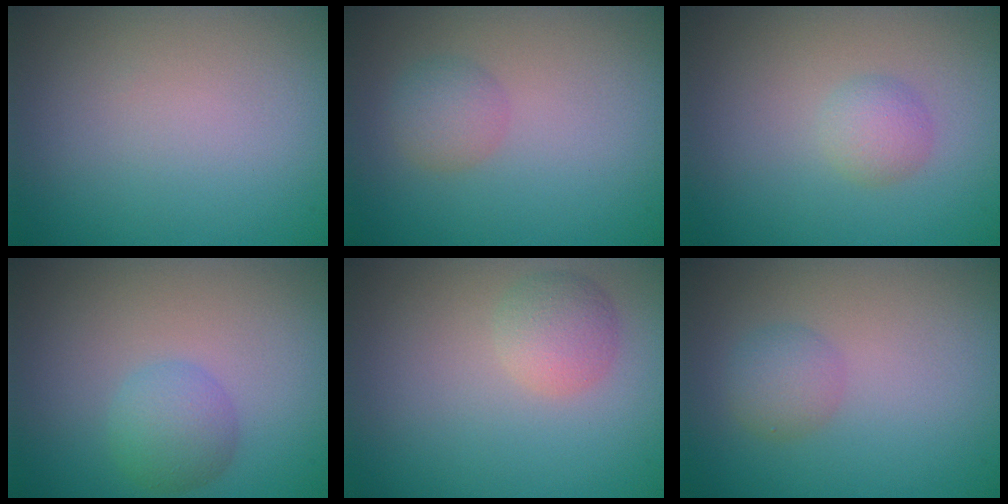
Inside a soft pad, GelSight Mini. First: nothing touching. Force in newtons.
{"total": 1.6, "press": 1.6, "slide": 0.2}
{"total": 1.7, "press": 1.7, "slide": 0.1}
{"total": 2.7, "press": 2.7, "slide": 0.1}
{"total": 2.4, "press": 2.4, "slide": 0.1}
{"total": 1.9, "press": 1.9, "slide": 0.1}